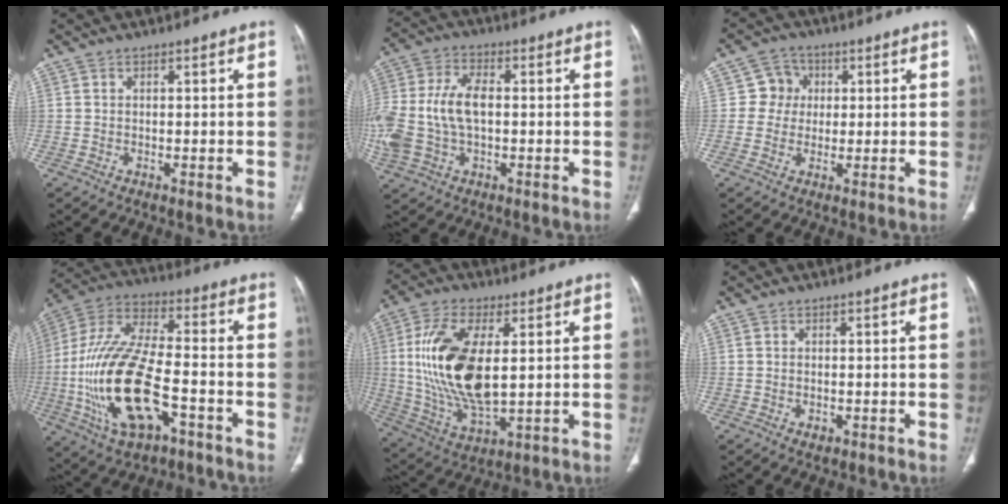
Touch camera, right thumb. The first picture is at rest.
{"total": 16.3, "force": [-0.7, 10.2, 12.7], "torque": [-0.305, 0.016, -0.010]}
{"total": 5.2, "force": [0.7, 5.0, 0.9], "torque": [0.021, 0.009, 0.005]}
{"total": 22.9, "force": [-6.4, 10.3, 19.4], "torque": [-0.406, 0.028, -0.106]}
{"total": 18.8, "force": [2.4, 8.7, 16.5], "torque": [-0.332, -0.016, 0.054]}
{"total": 1.4, "force": [-0.4, 1.0, 0.9], "torque": [-0.010, 0.000, -0.002]}